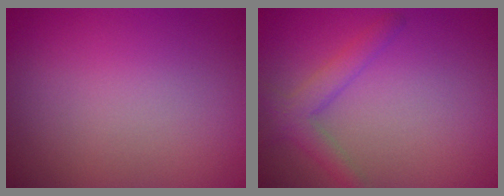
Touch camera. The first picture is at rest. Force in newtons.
{"total": 2.5, "press": 2.5, "slide": 0.3}